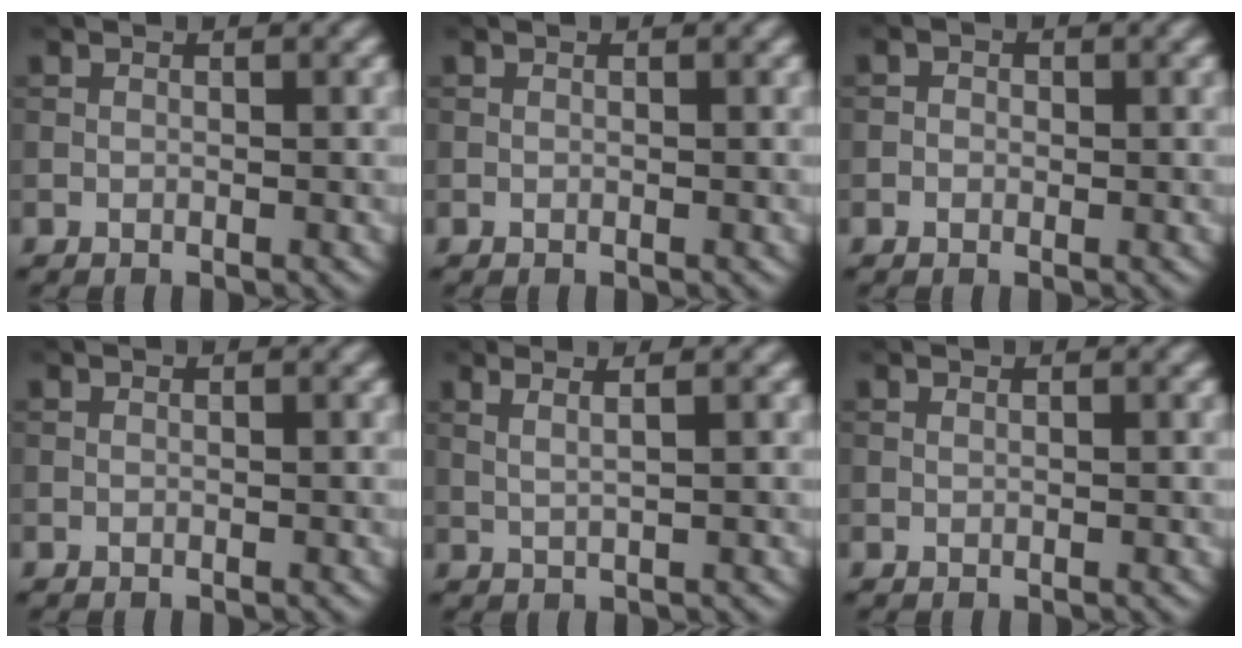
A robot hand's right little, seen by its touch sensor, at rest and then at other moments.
{"total": 0.0}
{"total": 0.8, "force": [0.0, 0.7, 0.4], "torque": [-0.006, -0.003, -0.005]}
{"total": 0.0}
{"total": 2.9, "force": [1.6, 1.0, 2.2], "torque": [-0.024, 0.006, 0.002]}
{"total": 0.0}